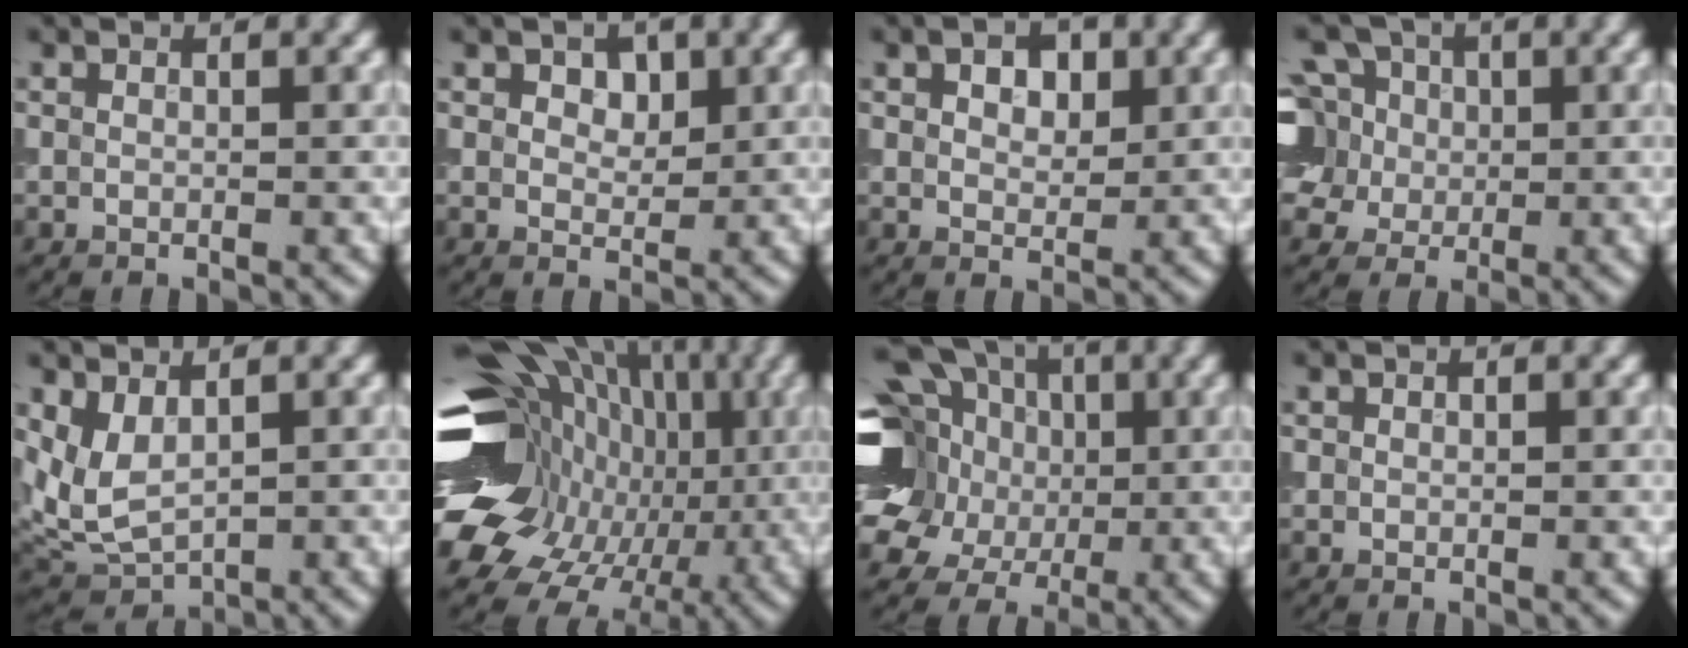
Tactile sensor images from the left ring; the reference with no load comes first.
{"total": 2.0, "force": [0.9, 1.3, 1.2], "torque": [-0.019, -0.001, 0.013]}
{"total": 3.6, "force": [1.6, 2.1, 2.4], "torque": [-0.032, 0.008, 0.019]}
{"total": 10.7, "force": [3.7, 8.4, 5.5], "torque": [-0.107, 0.035, 0.035]}
{"total": 3.6, "force": [1.1, 2.1, 2.7], "torque": [-0.068, -0.010, 0.029]}
{"total": 20.3, "force": [-1.1, 16.7, 11.5], "torque": [-0.202, 0.015, -0.034]}
{"total": 17.9, "force": [3.7, 15.0, 9.1], "torque": [-0.210, 0.036, 0.025]}
{"total": 0.0}